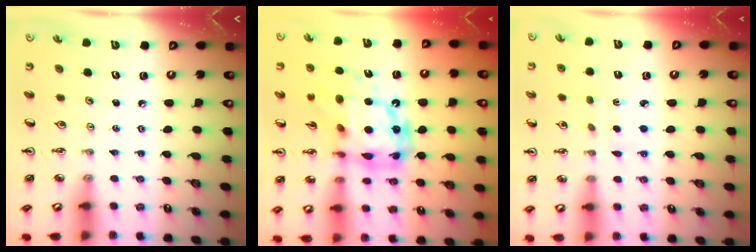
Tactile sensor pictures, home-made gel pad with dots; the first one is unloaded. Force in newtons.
{"total": 17.5, "press": 17.4, "slide": 1.7}
{"total": 1.7, "press": 1.7, "slide": 0.5}